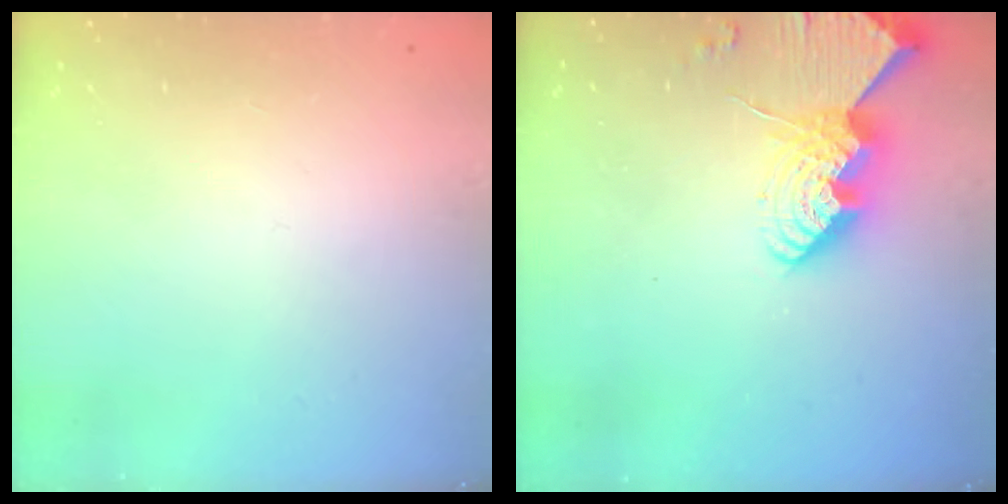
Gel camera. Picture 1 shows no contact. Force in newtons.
{"total": 14.0, "press": 14.0, "slide": 0.9}